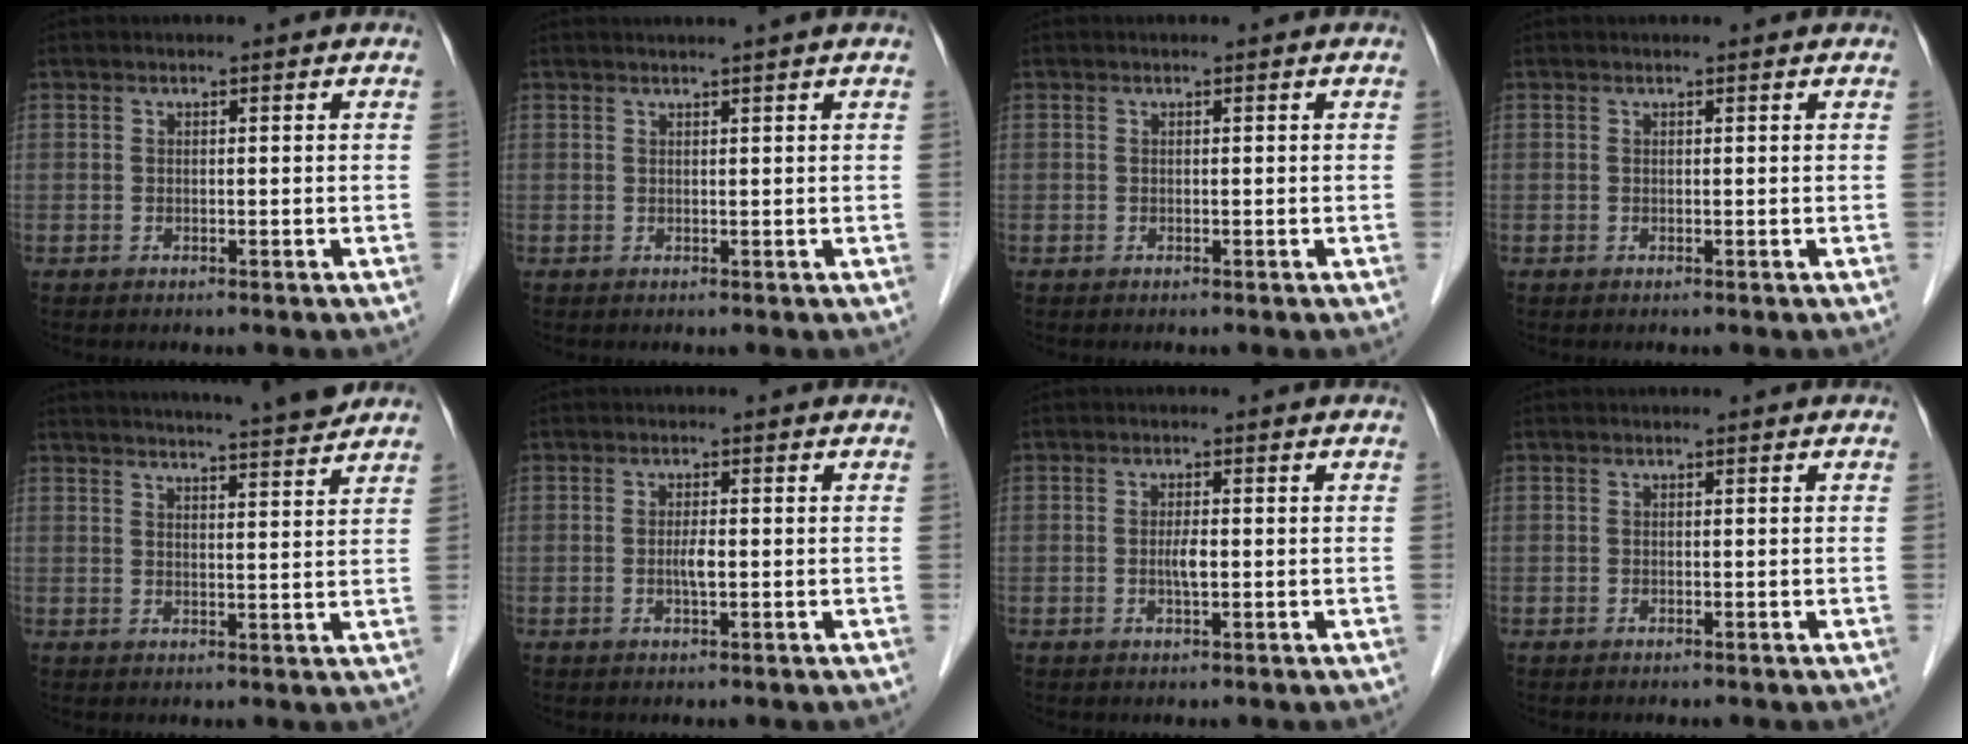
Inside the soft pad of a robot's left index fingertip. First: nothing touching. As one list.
[{"total": 2.5, "force": [2.1, -0.7, 1.1], "torque": [-0.013, 0.010, 0.033]}, {"total": 0.0}, {"total": 0.9, "force": [0.9, 0.1, 0.2], "torque": [-0.008, 0.006, 0.009]}, {"total": 13.3, "force": [12.2, -0.2, 5.3], "torque": [-0.086, 0.001, 0.156]}, {"total": 1.8, "force": [-0.2, 0.3, 1.8], "torque": [-0.037, 0.000, -0.004]}, {"total": 2.0, "force": [-0.2, 0.4, 2.0], "torque": [-0.041, 0.000, -0.004]}, {"total": 0.0}]